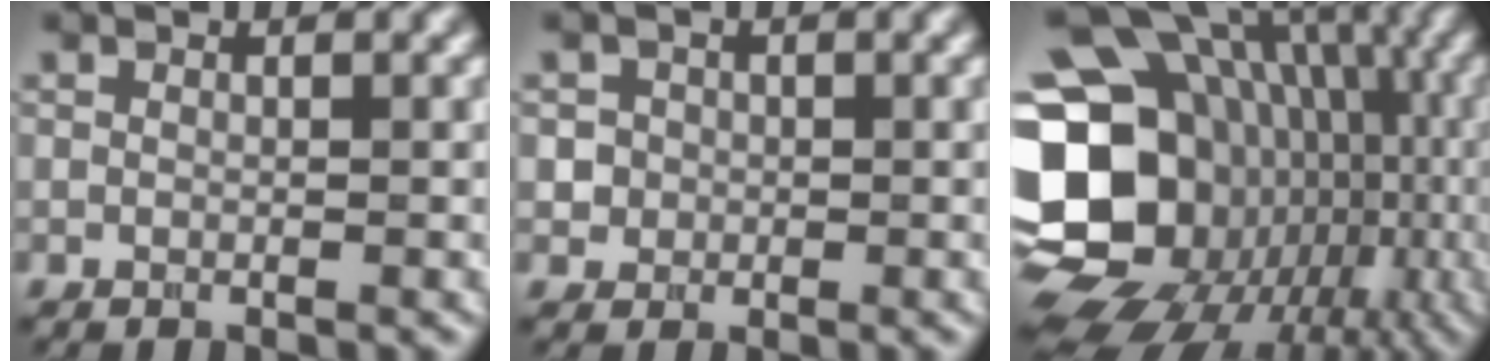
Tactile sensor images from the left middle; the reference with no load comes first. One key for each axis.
{"total": 1.8, "fx": 0.1, "fy": 1.7, "fz": 0.3, "tx": 0.010, "ty": -0.002, "tz": 0.010}
{"total": 22.5, "fx": -3.6, "fy": 19.1, "fz": 11.4, "tx": -0.186, "ty": 0.002, "tz": -0.081}